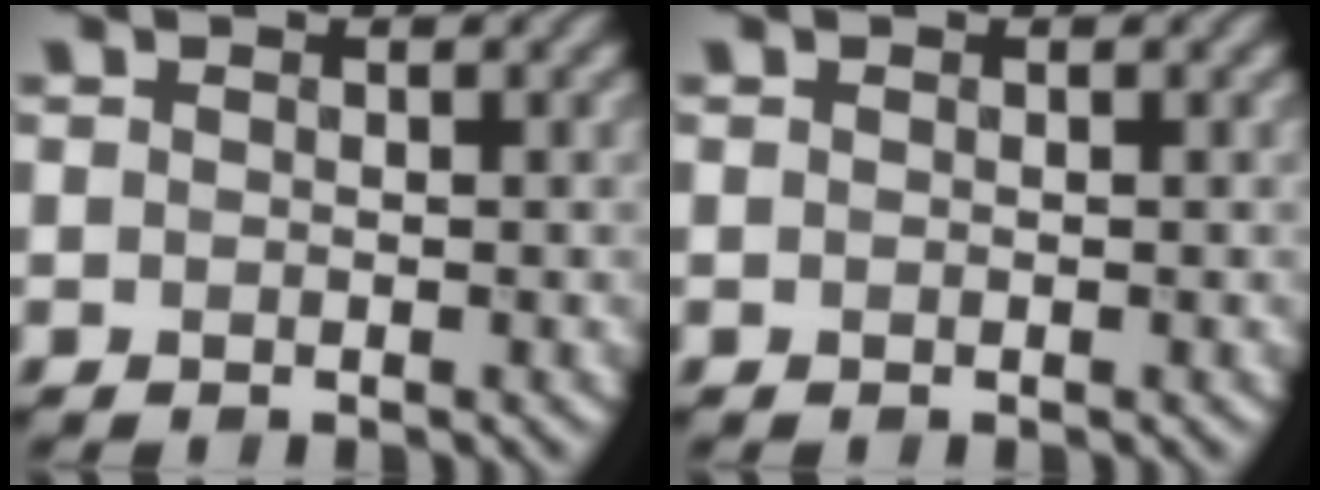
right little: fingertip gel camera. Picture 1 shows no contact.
{"total": 0.0}